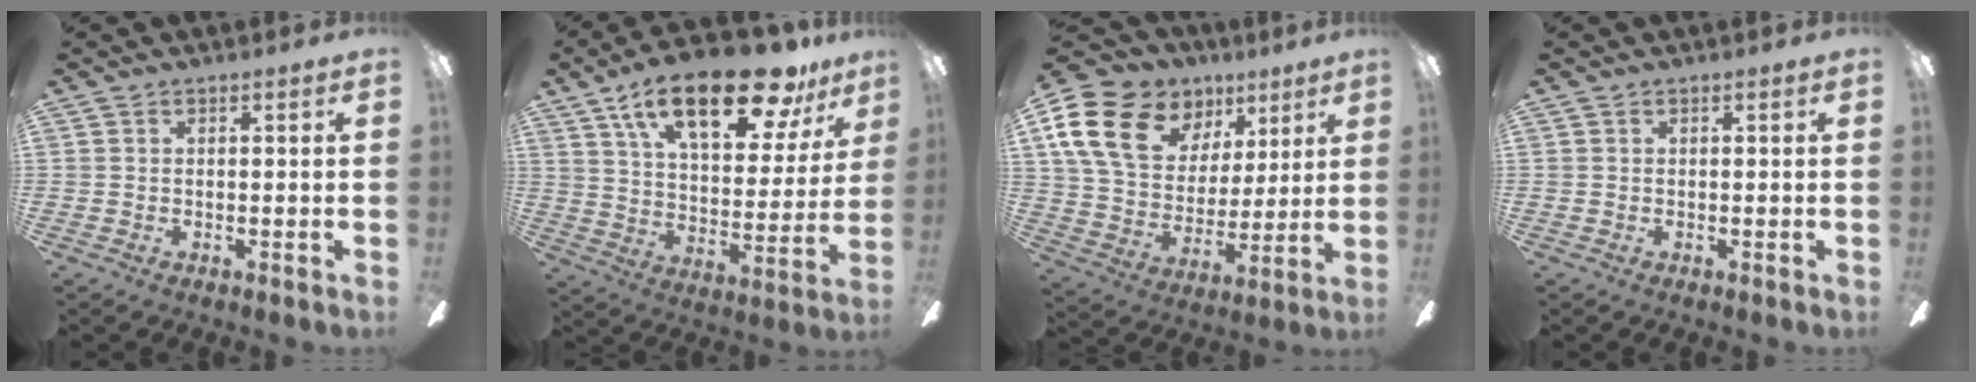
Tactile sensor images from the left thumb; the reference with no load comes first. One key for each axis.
{"total": 23.4, "fx": 15.1, "fy": 9.1, "fz": 15.4, "tx": -0.246, "ty": -0.078, "tz": 0.251}
{"total": 20.5, "fx": 10.2, "fy": 14.0, "fz": 10.9, "tx": -0.204, "ty": -0.033, "tz": 0.192}
{"total": 0.0}